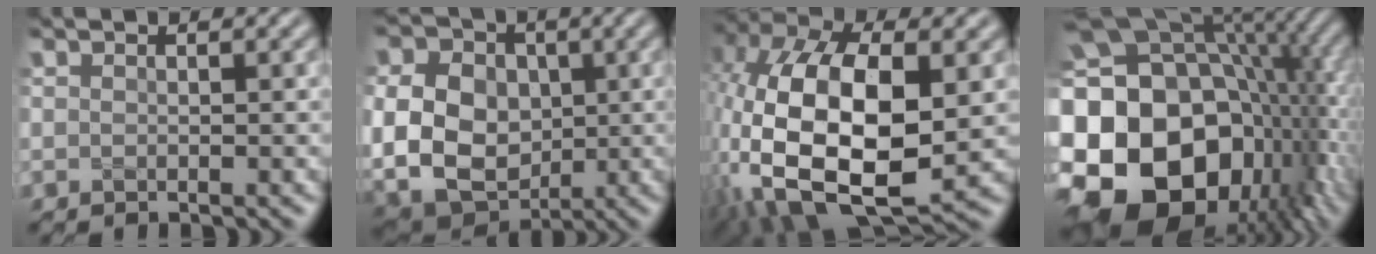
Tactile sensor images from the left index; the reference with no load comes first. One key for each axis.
{"total": 10.5, "fx": 0.0, "fy": 8.4, "fz": 6.4, "tx": -0.118, "ty": -0.006, "tz": -0.001}
{"total": 15.3, "fx": -0.6, "fy": 8.8, "fz": 12.6, "tx": -0.259, "ty": -0.022, "tz": -0.001}
{"total": 21.3, "fx": -2.0, "fy": 16.2, "fz": 13.6, "tx": -0.280, "ty": -0.027, "tz": -0.037}